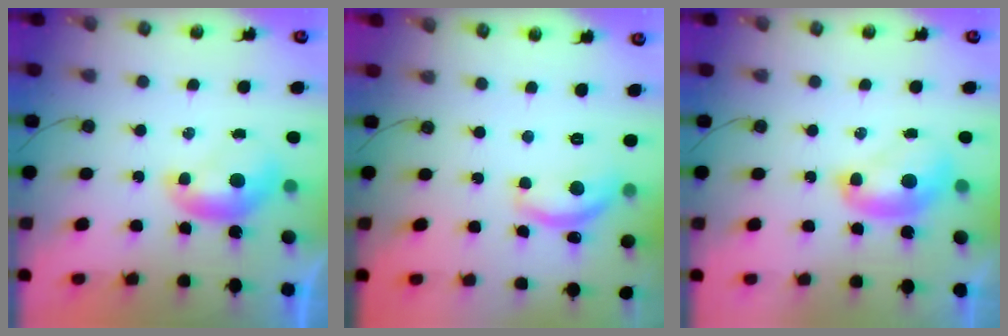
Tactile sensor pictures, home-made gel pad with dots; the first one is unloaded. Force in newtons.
{"total": 8.9, "press": 8.9, "slide": 0.8}
{"total": 2.4, "press": 2.4, "slide": 0.3}